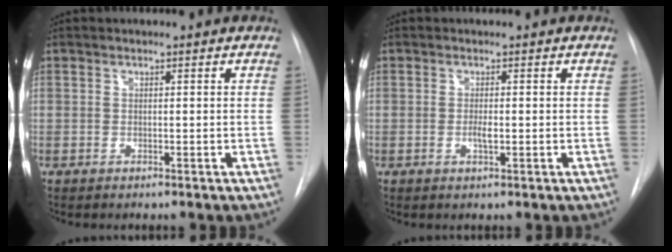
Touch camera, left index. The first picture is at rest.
{"total": 1.3, "force": [-0.3, 0.3, 1.2], "torque": [-0.025, -0.004, -0.006]}